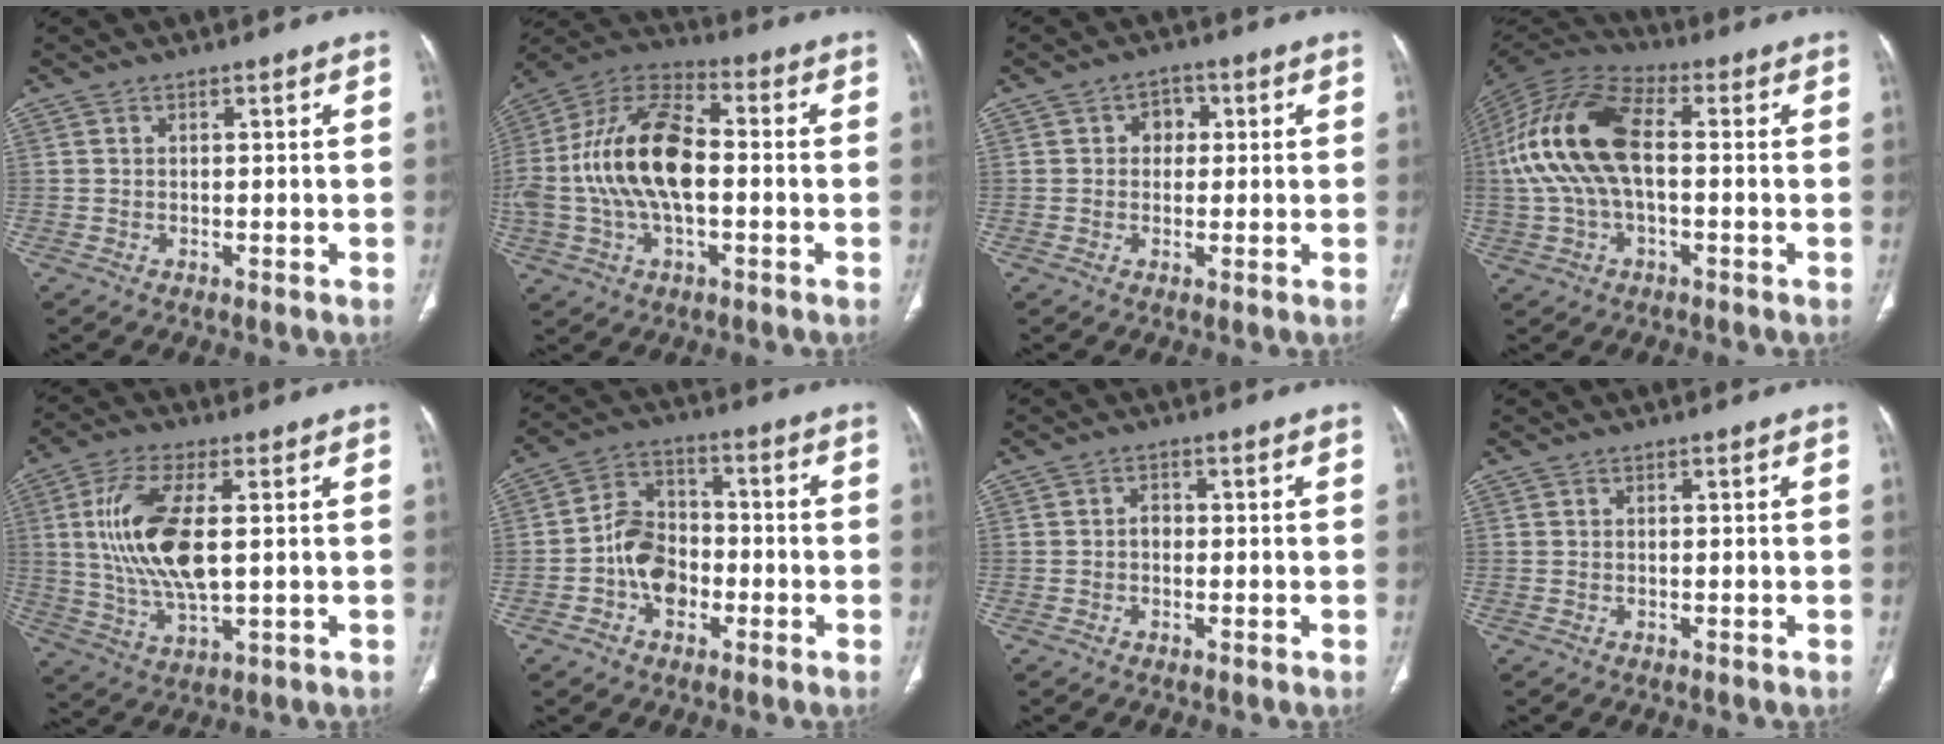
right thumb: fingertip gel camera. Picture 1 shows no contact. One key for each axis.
{"total": 20.0, "fx": -0.9, "fy": 10.4, "fz": 17.1, "tx": -0.356, "ty": 0.032, "tz": -0.021}
{"total": 3.5, "fx": 0.6, "fy": 2.9, "fz": 1.8, "tx": -0.003, "ty": 0.005, "tz": 0.003}
{"total": 17.5, "fx": 0.6, "fy": 8.8, "fz": 15.1, "tx": -0.323, "ty": 0.034, "tz": 0.007}
{"total": 14.8, "fx": 1.9, "fy": 5.9, "fz": 13.5, "tx": -0.284, "ty": -0.009, "tz": 0.043}
{"total": 9.5, "fx": -2.6, "fy": 7.1, "fz": 5.8, "tx": -0.078, "ty": 0.034, "tz": -0.057}
{"total": 1.4, "fx": -0.2, "fy": 1.1, "fz": 0.9, "tx": -0.007, "ty": 0.005, "tz": -0.008}
{"total": 0.0}